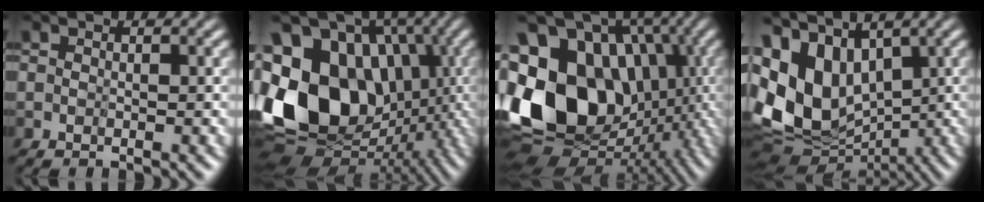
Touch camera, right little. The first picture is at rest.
{"total": 16.4, "force": [0.5, 12.5, 10.5], "torque": [-0.227, -0.001, 0.032]}
{"total": 18.3, "force": [0.2, 14.1, 11.6], "torque": [-0.239, -0.001, 0.010]}
{"total": 6.7, "force": [1.8, 4.3, 4.8], "torque": [-0.122, -0.016, 0.038]}